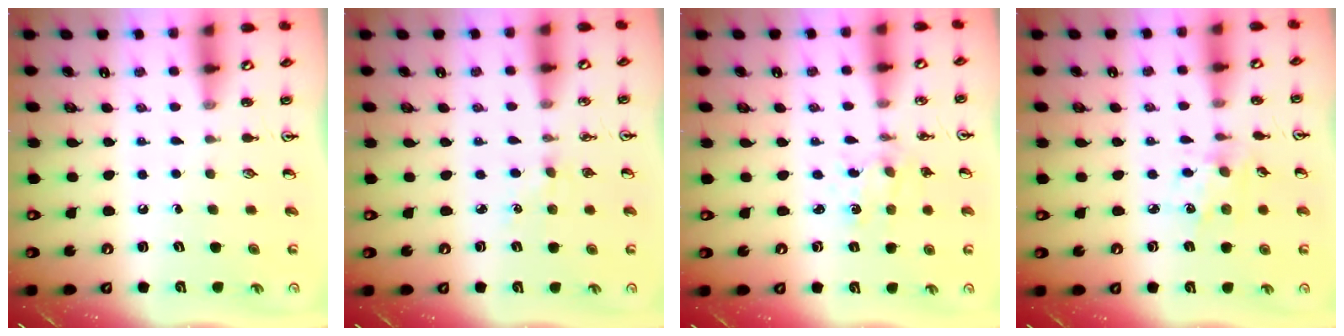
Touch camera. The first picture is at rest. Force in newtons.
{"total": 2.5, "press": 2.5, "slide": 0.4}
{"total": 1.2, "press": 1.2, "slide": 0.1}
{"total": 2.9, "press": 2.9, "slide": 0.7}